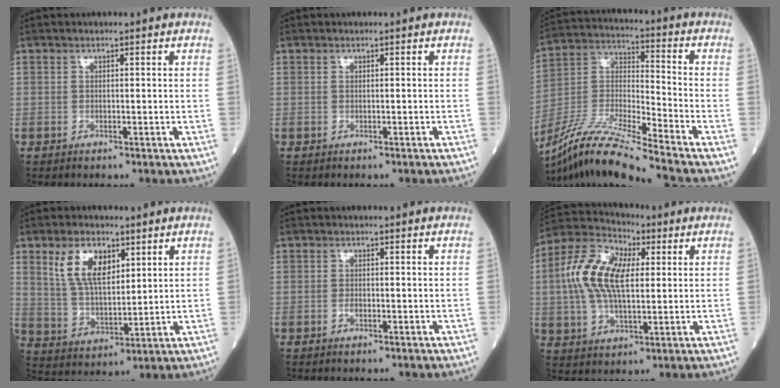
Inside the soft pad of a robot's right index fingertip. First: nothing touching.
{"total": 0.0}
{"total": 15.3, "force": [-13.2, -1.3, 7.6], "torque": [-0.155, -0.008, -0.250]}
{"total": 8.8, "force": [4.3, 4.3, 6.4], "torque": [-0.130, 0.011, 0.090]}
{"total": 0.8, "force": [-0.3, 0.3, 0.7], "torque": [-0.013, 0.001, -0.005]}
{"total": 13.1, "force": [2.3, 6.4, 11.2], "torque": [-0.251, 0.033, 0.041]}